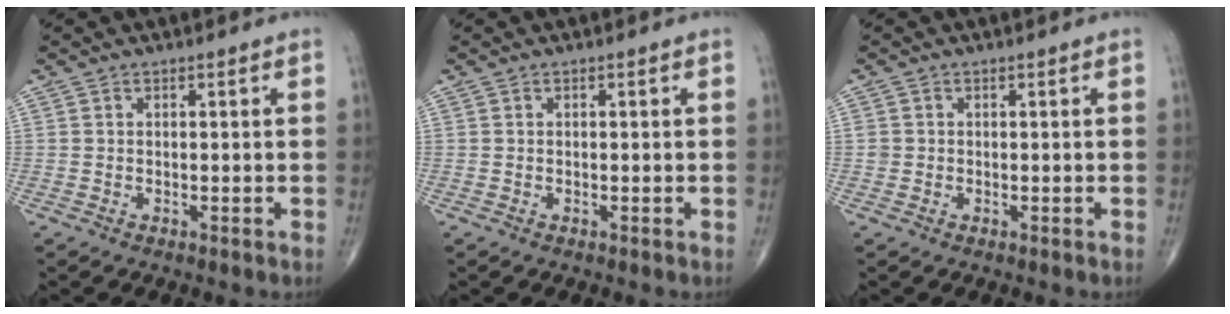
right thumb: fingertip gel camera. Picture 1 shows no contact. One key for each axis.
{"total": 0.0}
{"total": 1.1, "fx": 0.0, "fy": 1.1, "fz": 0.2, "tx": 0.002, "ty": 0.003, "tz": 0.001}